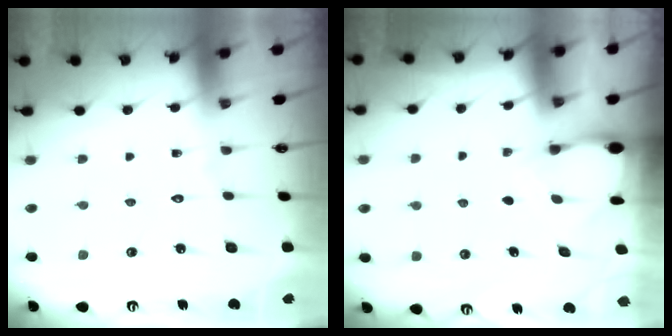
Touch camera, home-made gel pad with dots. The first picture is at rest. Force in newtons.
{"total": 3.1, "press": 3.1, "slide": 0.2}